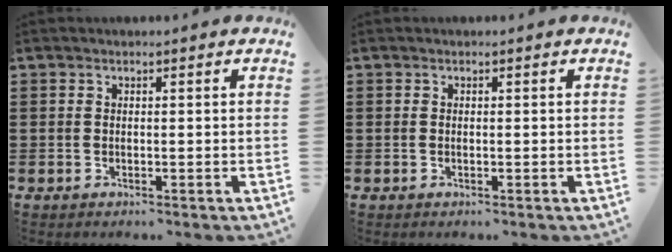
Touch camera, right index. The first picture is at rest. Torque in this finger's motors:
{"motor_torque": [1.01, 1.13, 0.00, 0.00]}